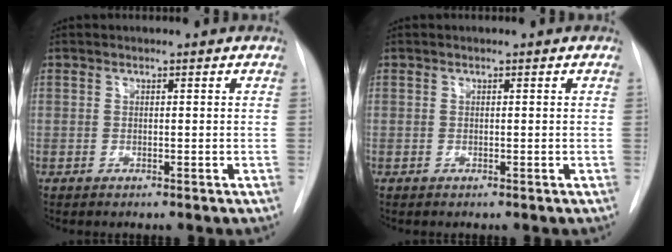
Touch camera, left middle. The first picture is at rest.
{"total": 0.0}